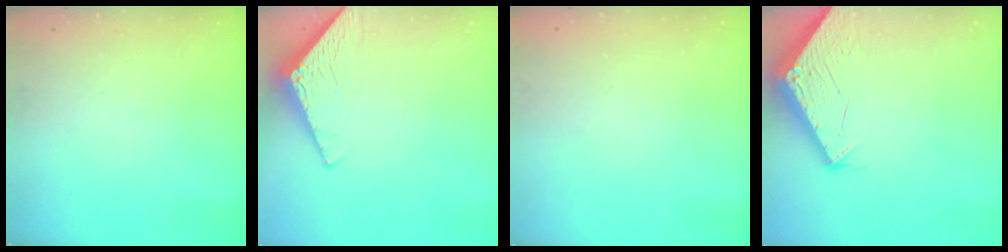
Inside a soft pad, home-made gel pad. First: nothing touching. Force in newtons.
{"total": 3.1, "press": 3.1, "slide": 0.2}
{"total": 0.0}
{"total": 2.7, "press": 2.7, "slide": 0.1}